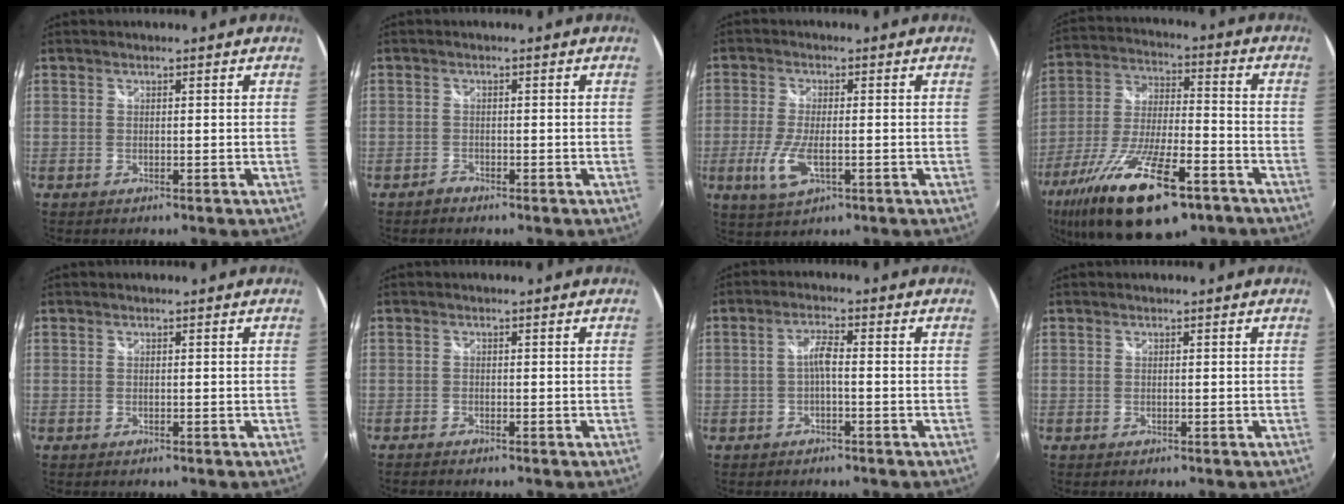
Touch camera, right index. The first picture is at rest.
{"total": 1.2, "force": [-1.1, 0.6, 0.0], "torque": [-0.002, 0.002, -0.021]}
{"total": 7.4, "force": [-2.4, 2.7, 6.5], "torque": [-0.144, -0.014, -0.046]}
{"total": 24.0, "force": [-14.4, 8.1, 17.4], "torque": [-0.342, -0.052, -0.246]}
{"total": 0.0}
{"total": 1.3, "force": [-1.2, 0.3, 0.4], "torque": [-0.012, -0.009, -0.024]}
{"total": 2.7, "force": [-0.8, 0.4, 2.6], "torque": [-0.053, 0.007, -0.015]}
{"total": 0.0}